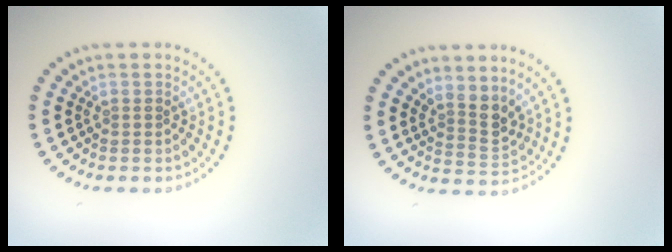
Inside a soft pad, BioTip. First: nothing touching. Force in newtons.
{"total": 2.7, "press": 2.0, "slide": 1.8}